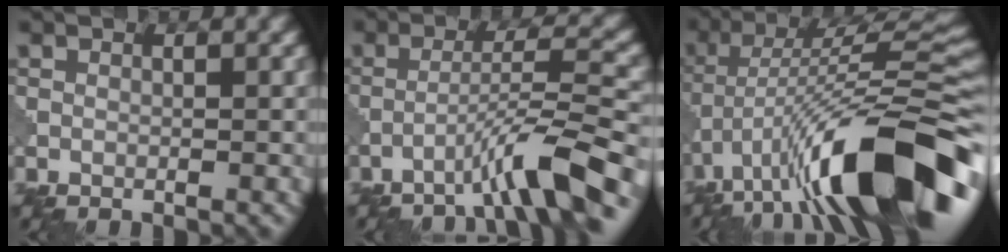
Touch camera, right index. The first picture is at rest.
{"total": 6.1, "force": [-3.8, 0.1, 4.7], "torque": [-0.072, 0.024, -0.074]}
{"total": 15.5, "force": [-6.7, 4.7, 13.2], "torque": [-0.221, 0.018, -0.111]}